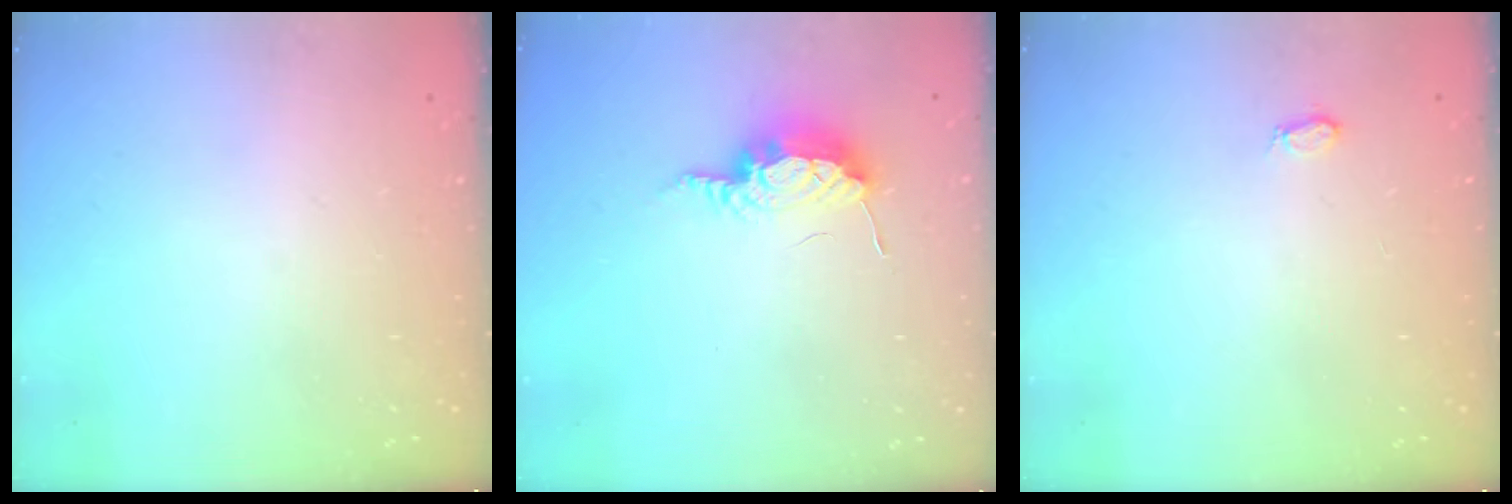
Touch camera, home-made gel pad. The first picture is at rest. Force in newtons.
{"total": 8.2, "press": 8.2, "slide": 0.8}
{"total": 3.5, "press": 3.5, "slide": 0.5}